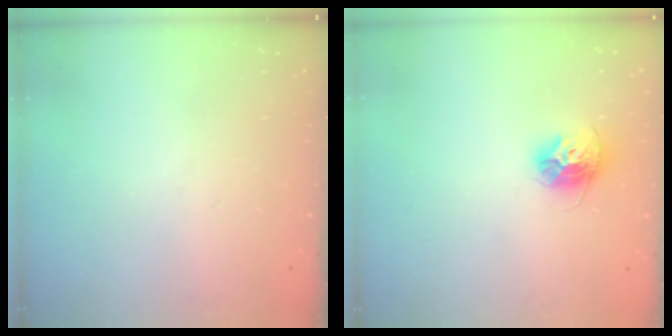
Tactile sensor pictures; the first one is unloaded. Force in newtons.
{"total": 10.5, "press": 10.4, "slide": 0.9}